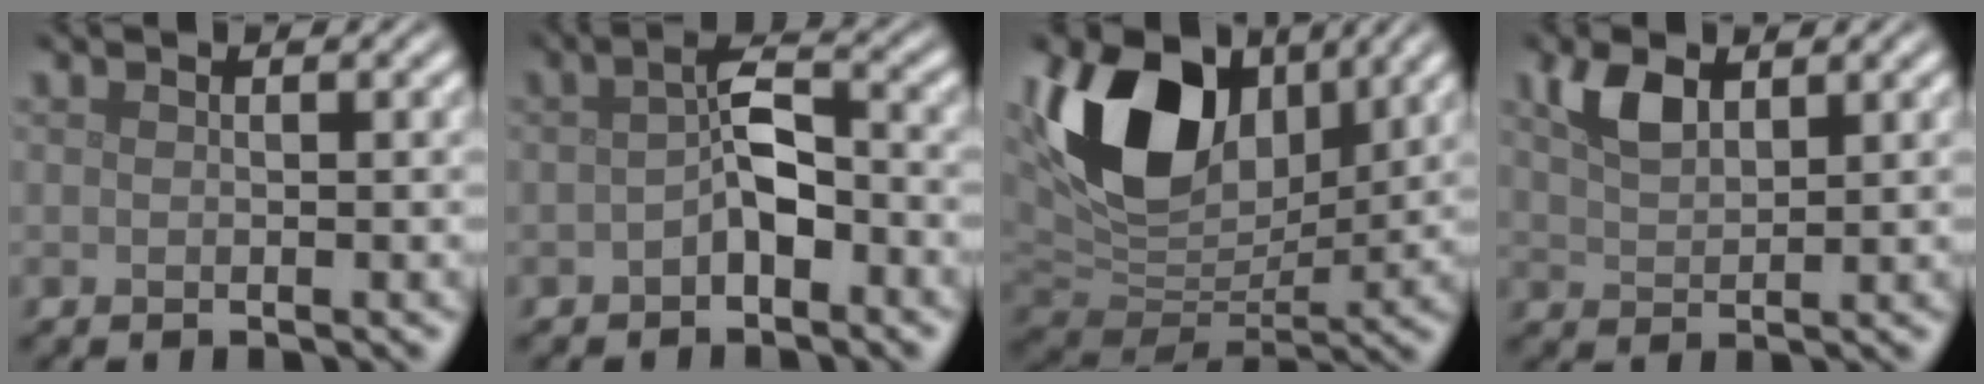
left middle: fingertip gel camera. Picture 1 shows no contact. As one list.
[{"total": 3.5, "force": [-1.1, 1.6, 2.9], "torque": [-0.051, 0.010, -0.025]}, {"total": 12.0, "force": [4.6, 7.8, 7.9], "torque": [-0.156, 0.004, 0.082]}, {"total": 3.1, "force": [1.8, 1.5, 2.0], "torque": [-0.046, 0.006, 0.038]}]